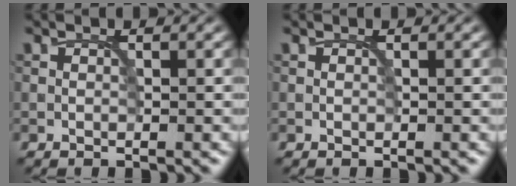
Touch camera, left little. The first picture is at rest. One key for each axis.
{"total": 0.0}